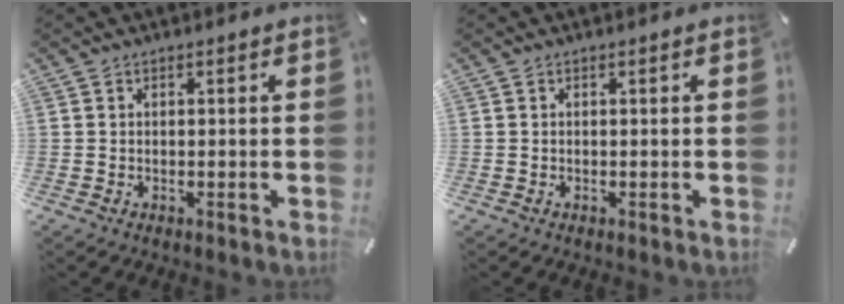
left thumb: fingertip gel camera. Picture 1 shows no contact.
{"total": 0.0}